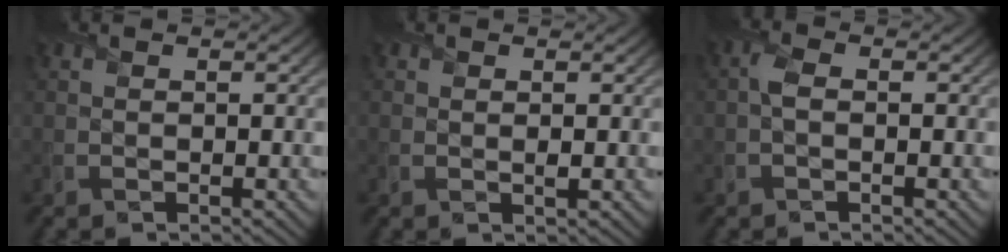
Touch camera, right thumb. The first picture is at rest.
{"total": 0.7, "force": [0.2, 0.5, 0.4], "torque": [-0.009, -0.006, 0.002]}
{"total": 1.7, "force": [-0.3, 0.9, 1.4], "torque": [-0.034, 0.006, -0.012]}